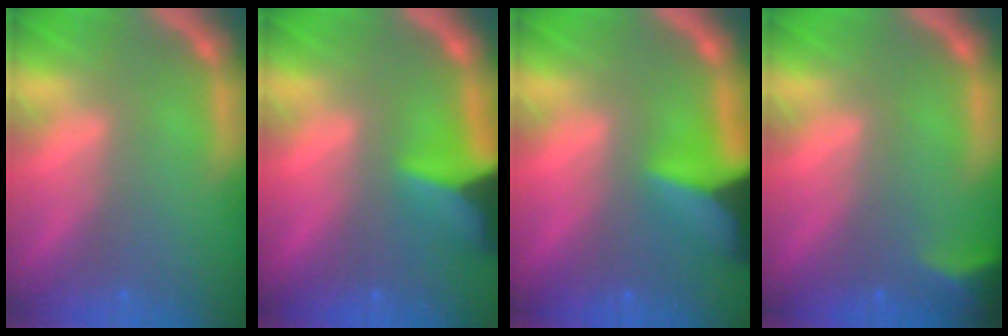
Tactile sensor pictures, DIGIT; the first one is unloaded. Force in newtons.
{"total": 6.5}
{"total": 7.9}
{"total": 2.9}